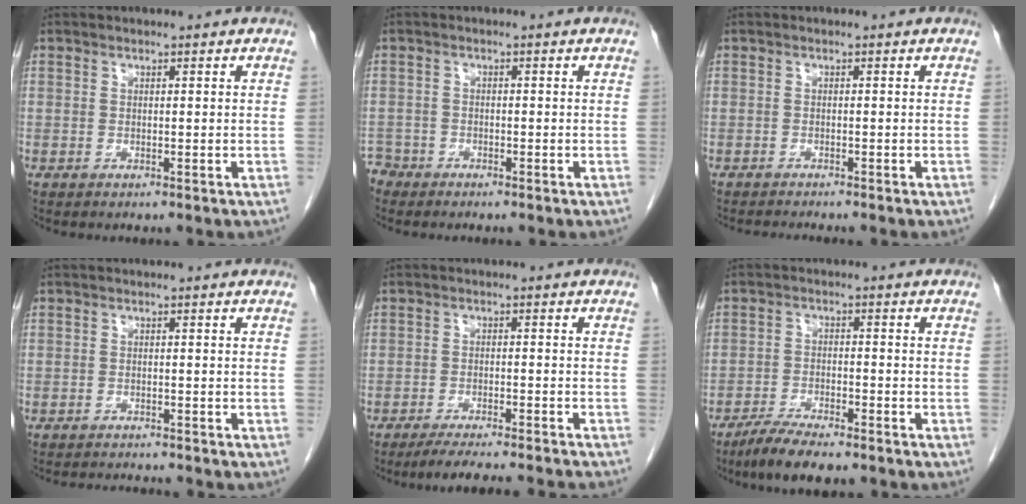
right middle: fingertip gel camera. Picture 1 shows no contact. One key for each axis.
{"total": 2.4, "fx": -2.1, "fy": 0.9, "fz": -0.5, "tx": 0.007, "ty": 0.001, "tz": -0.043}
{"total": 3.1, "fx": -2.8, "fy": -0.1, "fz": 1.2, "tx": -0.017, "ty": -0.007, "tz": -0.040}
{"total": 4.2, "fx": -4.2, "fy": 0.1, "fz": 0.9, "tx": -0.009, "ty": -0.011, "tz": -0.060}
{"total": 10.6, "fx": -9.7, "fy": -0.1, "fz": 4.4, "tx": -0.050, "ty": -0.014, "tz": -0.135}
{"total": 7.0, "fx": -5.6, "fy": 1.2, "fz": 4.1, "tx": -0.073, "ty": -0.016, "tz": -0.097}